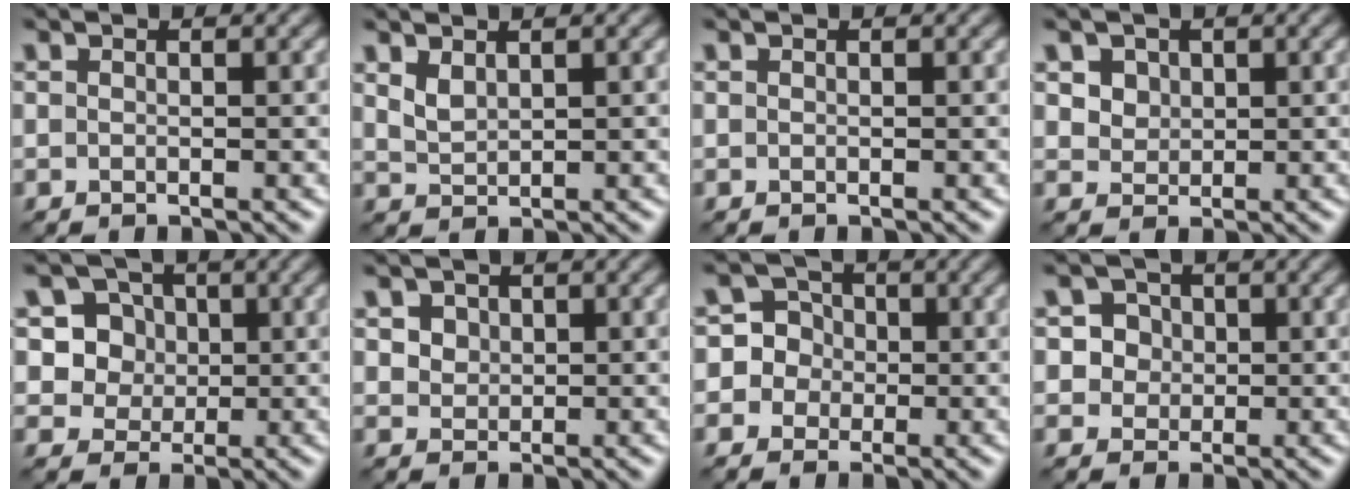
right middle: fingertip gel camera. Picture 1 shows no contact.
{"total": 1.6, "force": [1.2, 0.6, 0.8], "torque": [-0.021, -0.001, 0.029]}
{"total": 0.0}
{"total": 3.5, "force": [1.9, 2.5, 1.5], "torque": [-0.049, 0.001, 0.041]}
{"total": 6.5, "force": [2.1, 5.7, 2.4], "torque": [-0.039, 0.011, 0.030]}
{"total": 2.9, "force": [1.5, 2.1, 1.3], "torque": [-0.039, 0.004, 0.032]}
{"total": 6.3, "force": [-0.4, 6.2, 0.8], "torque": [-0.003, 0.024, -0.025]}
{"total": 3.7, "force": [1.2, 3.3, 1.2], "torque": [-0.011, 0.011, 0.017]}